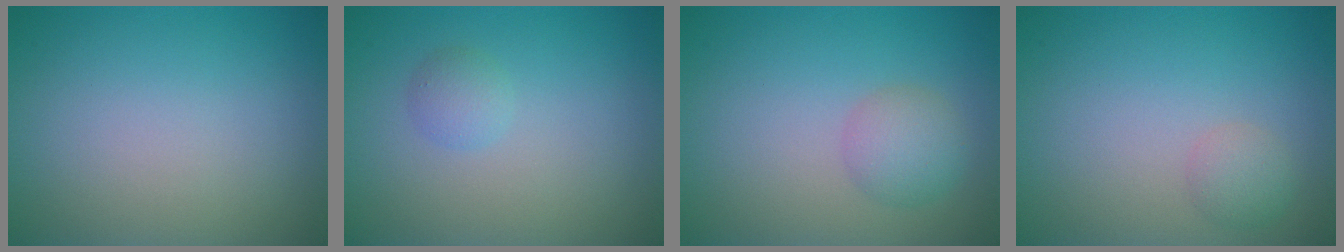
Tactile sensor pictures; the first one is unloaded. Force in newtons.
{"total": 1.3, "press": 1.3, "slide": 0.1}
{"total": 2.5, "press": 2.5, "slide": 0.0}
{"total": 1.5, "press": 1.5, "slide": 0.0}